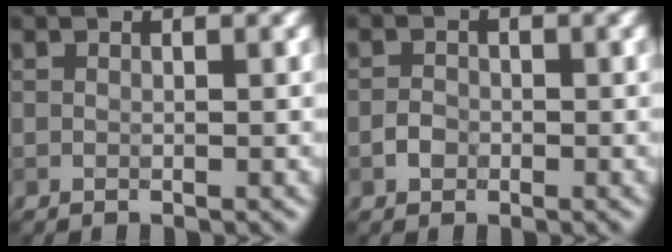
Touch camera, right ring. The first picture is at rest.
{"total": 1.3, "force": [-0.5, 1.0, 0.6], "torque": [-0.009, 0.001, -0.012]}